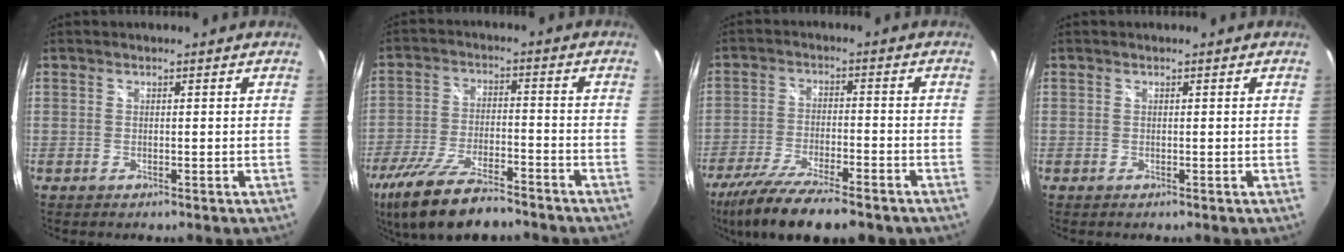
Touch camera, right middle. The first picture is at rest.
{"total": 15.6, "force": [-12.0, 4.0, 9.0], "torque": [-0.196, -0.036, -0.213]}
{"total": 16.7, "force": [-13.0, 3.8, 9.8], "torque": [-0.200, -0.044, -0.219]}
{"total": 0.0}